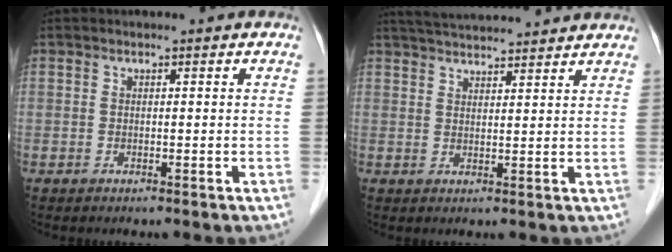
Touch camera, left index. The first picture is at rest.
{"total": 11.5, "force": [10.8, 0.6, 3.9], "torque": [-0.069, 0.032, 0.154]}